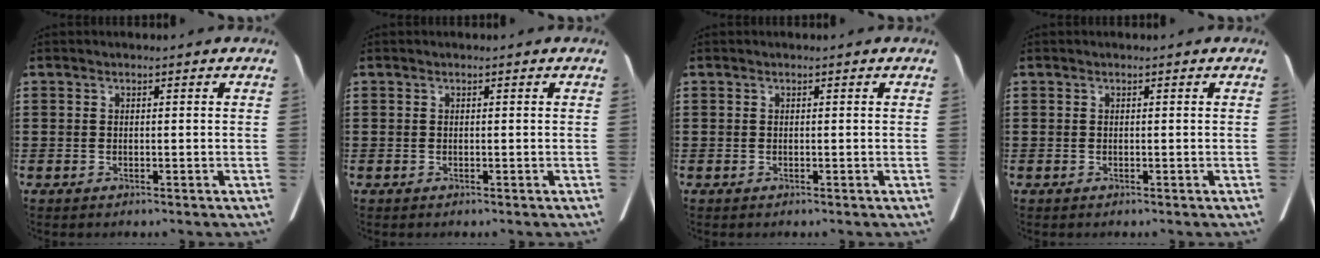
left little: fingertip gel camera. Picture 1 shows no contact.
{"total": 0.0}
{"total": 0.0}
{"total": 0.0}